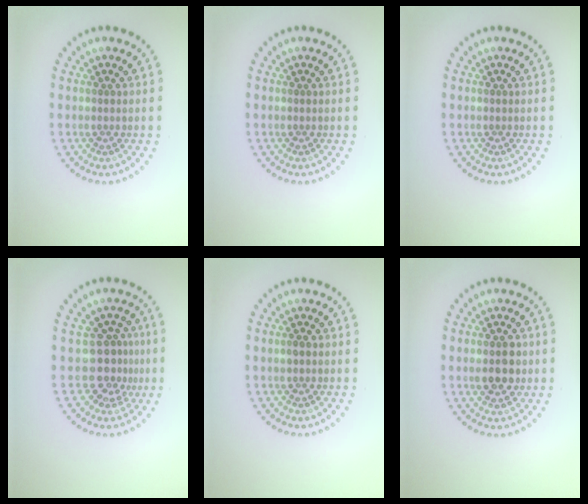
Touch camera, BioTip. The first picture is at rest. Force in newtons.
{"total": 0.0}
{"total": 0.0}
{"total": 3.1, "press": 2.3, "slide": 2.1}
{"total": 0.7, "press": 0.7, "slide": 0.0}
{"total": 3.1, "press": 3.1, "slide": 0.2}